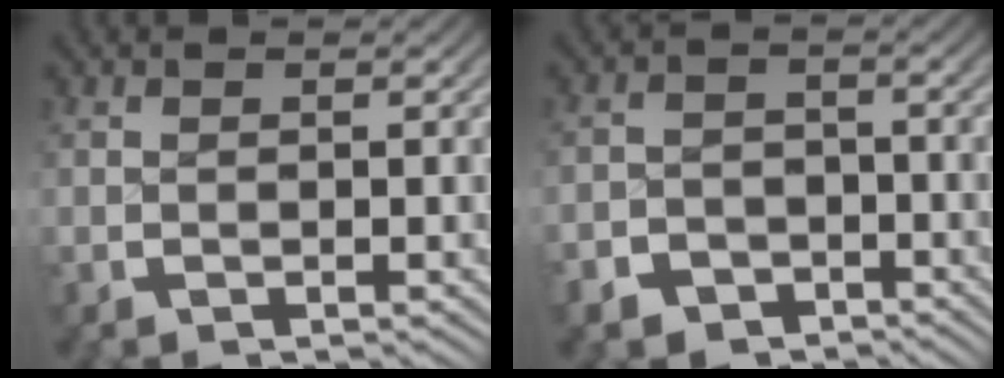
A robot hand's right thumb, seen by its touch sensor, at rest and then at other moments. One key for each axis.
{"total": 5.2, "fx": -3.7, "fy": 3.5, "fz": 0.7, "tx": 0.002, "ty": -0.024, "tz": -0.061}